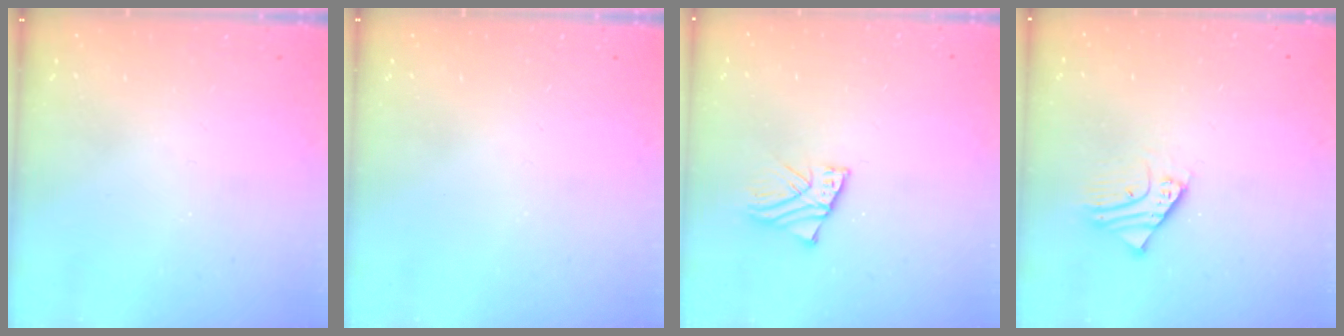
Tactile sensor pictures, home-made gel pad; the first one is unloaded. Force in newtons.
{"total": 0.0}
{"total": 2.4, "press": 2.4, "slide": 0.2}
{"total": 2.8, "press": 2.8, "slide": 0.2}